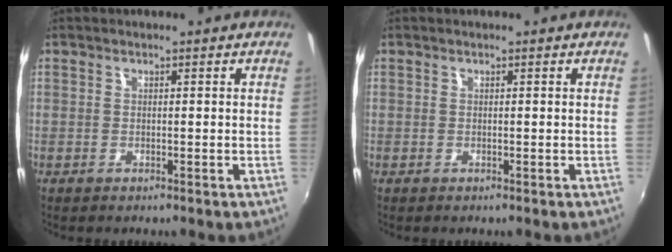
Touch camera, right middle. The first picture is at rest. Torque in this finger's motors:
{"motor_torque": [0.03, -0.27, 0.00, 0.00]}